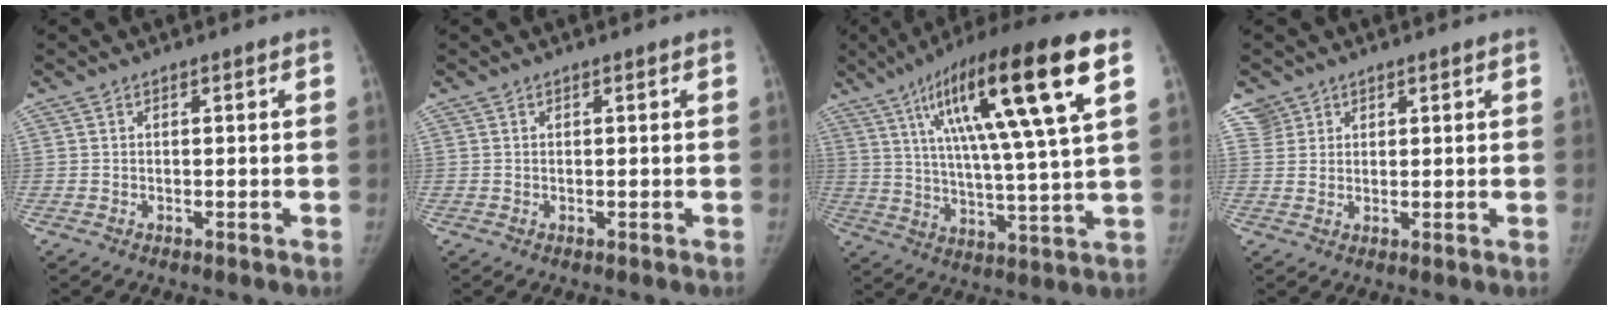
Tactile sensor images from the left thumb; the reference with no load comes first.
{"total": 0.0}
{"total": 23.7, "force": [9.8, 3.5, 21.2], "torque": [-0.350, -0.011, 0.153]}
{"total": 3.2, "force": [2.1, 2.3, -0.4], "torque": [0.033, -0.011, 0.035]}